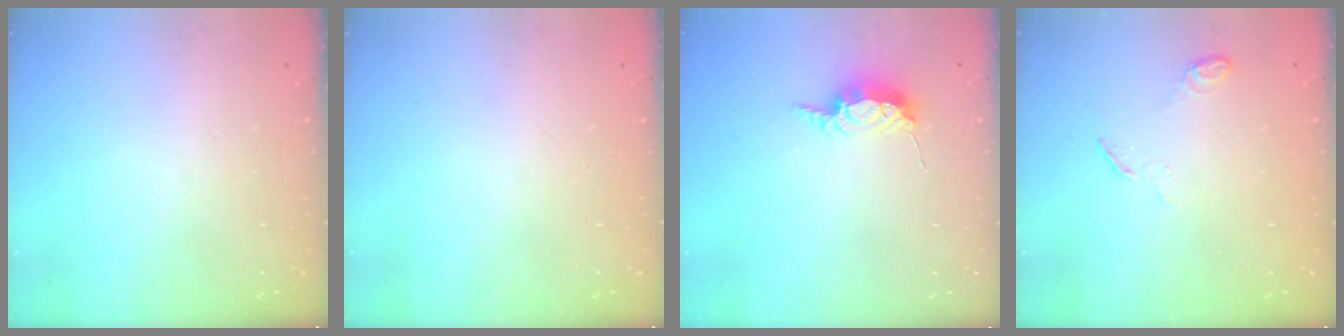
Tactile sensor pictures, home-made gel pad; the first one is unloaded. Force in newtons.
{"total": 9.6, "press": 2.1, "slide": 9.4}
{"total": 6.4, "press": 6.4, "slide": 0.4}
{"total": 4.5, "press": 4.5, "slide": 0.5}